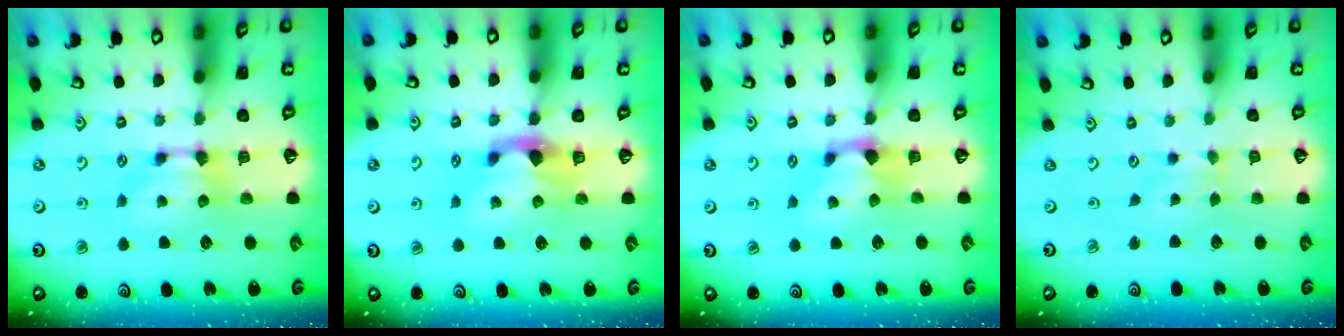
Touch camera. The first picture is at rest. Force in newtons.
{"total": 2.2, "press": 1.9, "slide": 1.2}
{"total": 1.3, "press": 0.4, "slide": 1.2}
{"total": 0.6, "press": 0.4, "slide": 0.4}